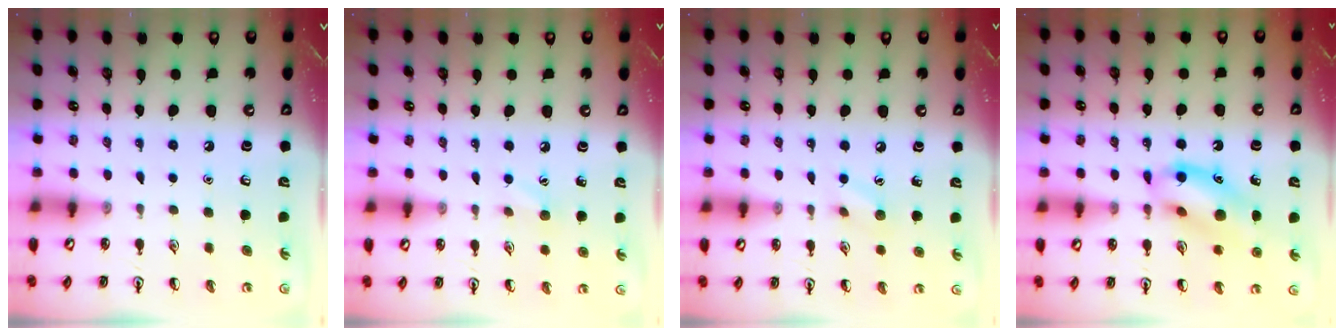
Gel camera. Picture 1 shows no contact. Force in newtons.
{"total": 5.0, "press": 4.8, "slide": 1.4}
{"total": 6.3, "press": 6.1, "slide": 1.8}
{"total": 14.1, "press": 13.7, "slide": 3.0}